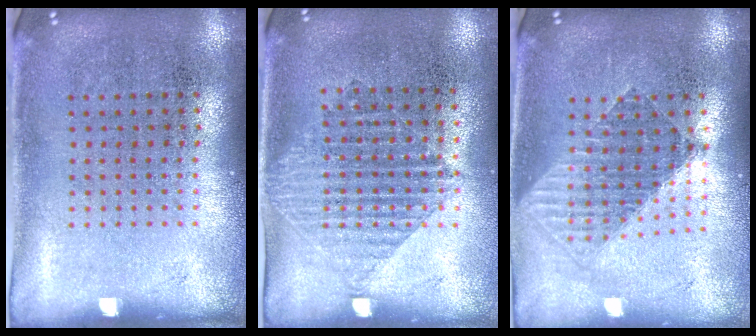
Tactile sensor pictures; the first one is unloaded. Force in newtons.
{"total": 1.2, "press": 1.0, "slide": 0.6}
{"total": 1.5, "press": 1.3, "slide": 0.8}